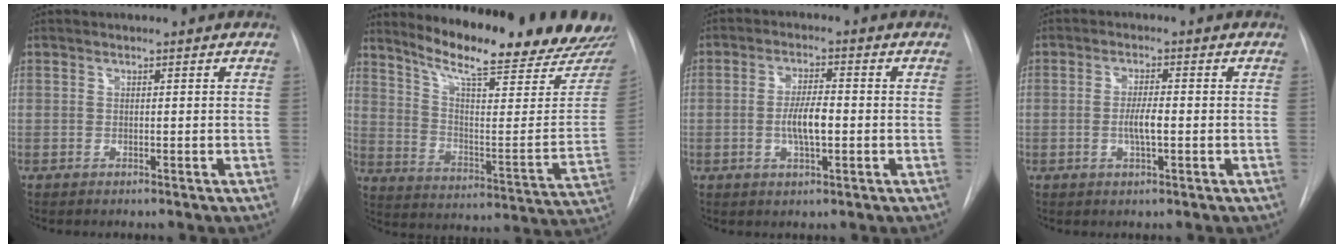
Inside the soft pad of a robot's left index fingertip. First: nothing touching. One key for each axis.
{"total": 24.1, "fx": 21.6, "fy": 1.1, "fz": 10.5, "tx": -0.162, "ty": -0.098, "tz": 0.291}
{"total": 5.1, "fx": -0.7, "fy": 1.3, "fz": 4.9, "tx": -0.096, "ty": 0.001, "tz": -0.013}
{"total": 3.2, "fx": -0.5, "fy": 0.5, "fz": 3.1, "tx": -0.061, "ty": -0.002, "tz": -0.009}